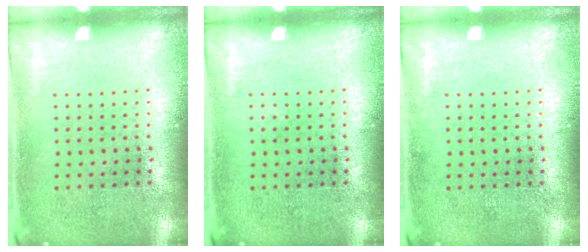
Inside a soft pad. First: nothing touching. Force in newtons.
{"total": 0.0}
{"total": 0.0}